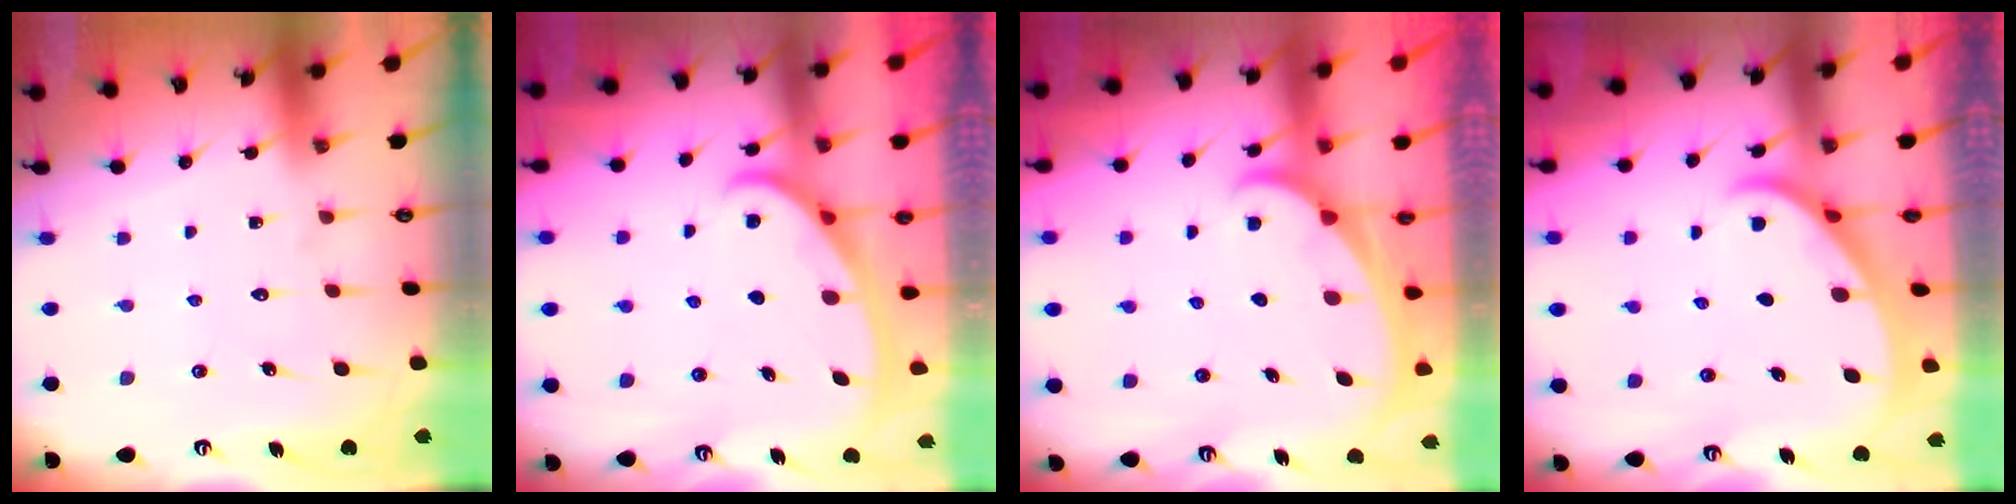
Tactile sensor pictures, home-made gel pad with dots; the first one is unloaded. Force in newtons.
{"total": 3.0, "press": 3.0, "slide": 0.4}
{"total": 1.7, "press": 1.7, "slide": 0.1}
{"total": 2.2, "press": 2.2, "slide": 0.1}